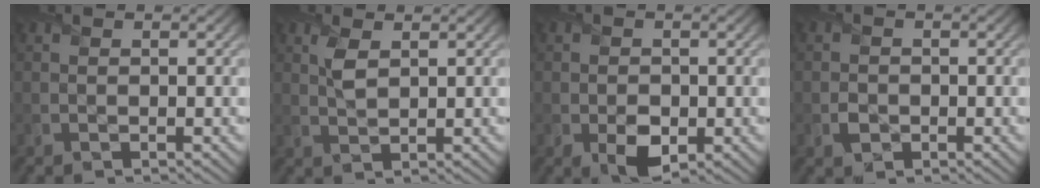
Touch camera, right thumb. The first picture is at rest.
{"total": 2.2, "force": [1.1, 1.0, 1.6], "torque": [-0.042, 0.000, 0.024]}
{"total": 3.1, "force": [-0.8, 2.4, 1.8], "torque": [-0.034, -0.013, -0.014]}
{"total": 1.4, "force": [-0.4, 1.4, 0.1], "torque": [0.003, -0.003, -0.012]}